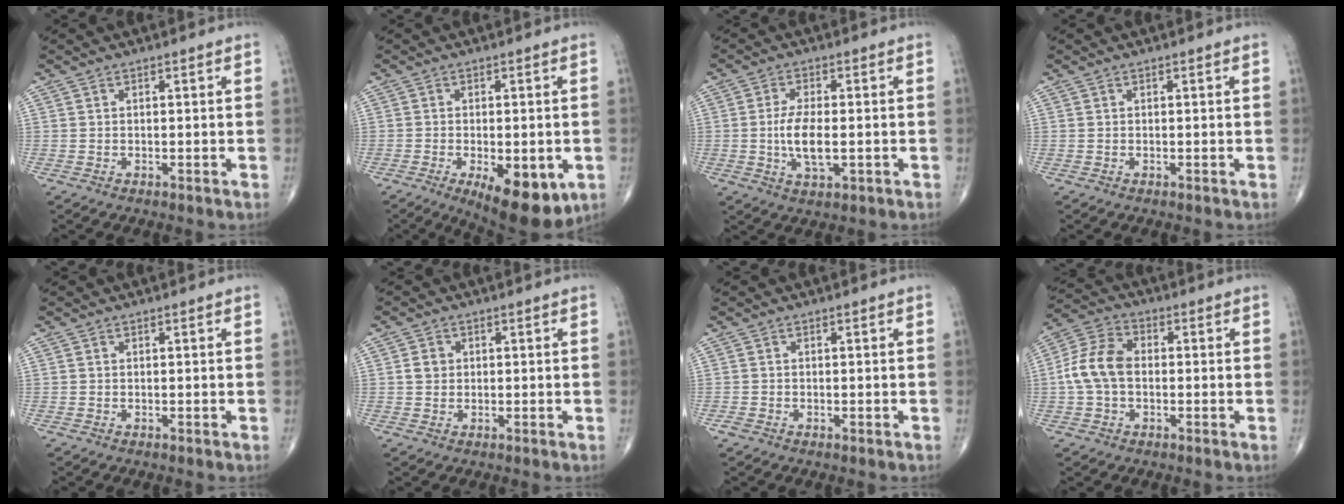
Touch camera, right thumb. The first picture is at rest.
{"total": 13.1, "force": [-4.8, 5.6, 10.9], "torque": [-0.146, -0.014, -0.058]}
{"total": 7.1, "force": [-0.9, 3.0, 6.4], "torque": [-0.128, -0.005, -0.016]}
{"total": 0.0}
{"total": 0.0}
{"total": 2.4, "force": [0.3, 2.2, 1.1], "torque": [-0.010, 0.003, 0.005]}
{"total": 1.2, "force": [-0.6, 0.7, 0.7], "torque": [-0.016, 0.001, -0.009]}
{"total": 9.2, "force": [-0.5, 6.3, 6.7], "torque": [-0.135, 0.029, -0.019]}